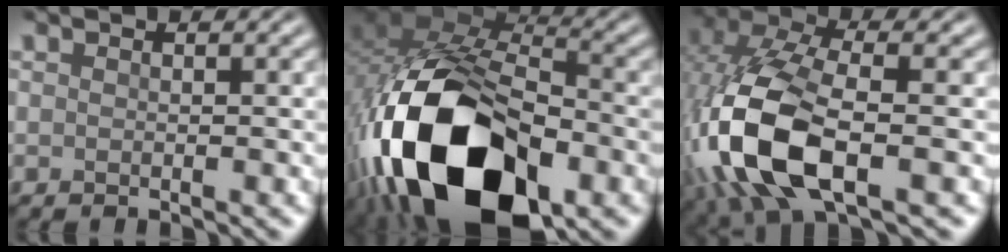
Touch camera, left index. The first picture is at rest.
{"total": 19.4, "force": [-8.1, 10.6, 14.1], "torque": [-0.274, -0.022, -0.133]}
{"total": 12.5, "force": [-3.5, 6.1, 10.3], "torque": [-0.238, -0.007, -0.068]}